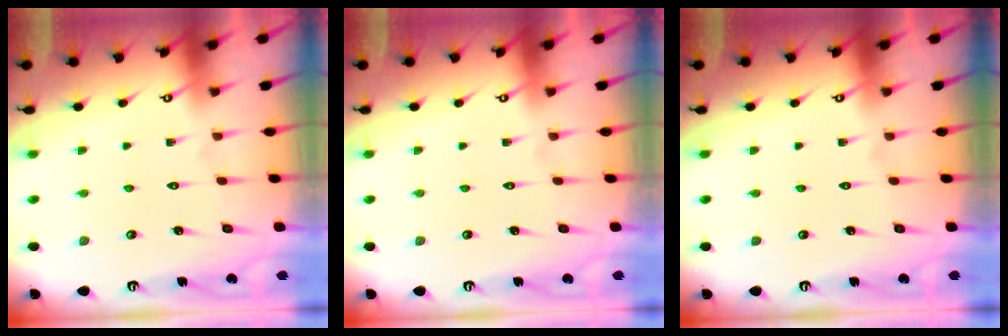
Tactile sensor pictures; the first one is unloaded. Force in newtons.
{"total": 0.0}
{"total": 0.0}